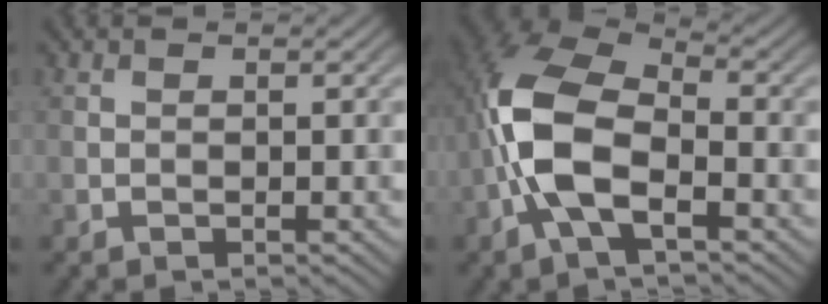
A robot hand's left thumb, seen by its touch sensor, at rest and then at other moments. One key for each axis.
{"total": 10.9, "fx": -2.6, "fy": 5.6, "fz": 9.0, "tx": -0.206, "ty": 0.004, "tz": -0.065}